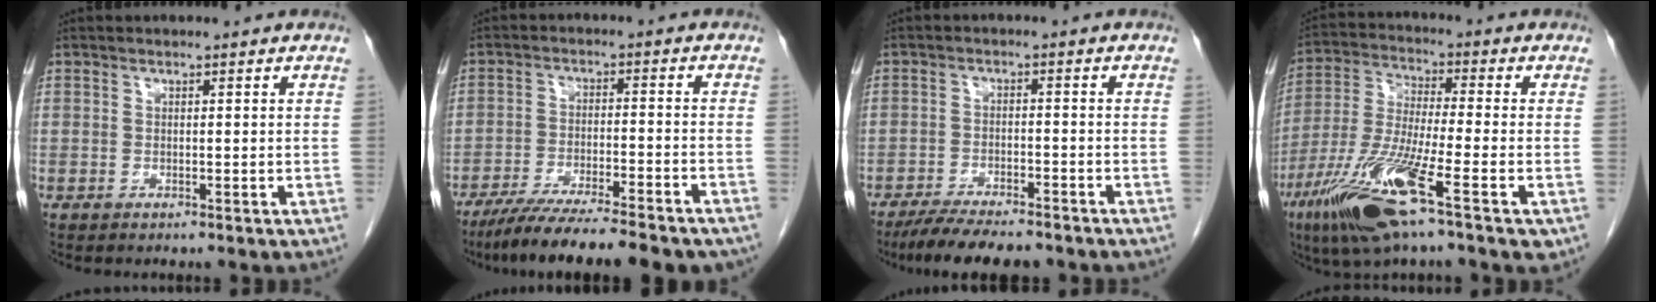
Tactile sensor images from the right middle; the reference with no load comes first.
{"total": 16.6, "force": [-14.0, 1.7, 8.7], "torque": [-0.124, -0.023, -0.211]}
{"total": 9.6, "force": [-8.3, 1.7, 4.7], "torque": [-0.072, -0.019, -0.130]}
{"total": 15.4, "force": [-7.5, 1.4, 13.4], "torque": [-0.276, -0.030, -0.139]}